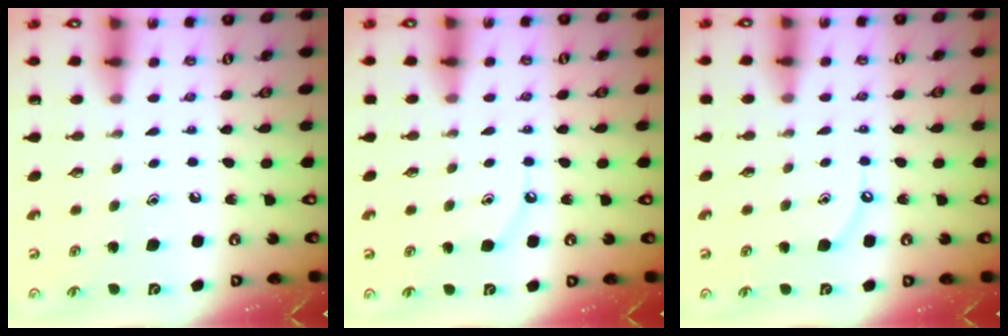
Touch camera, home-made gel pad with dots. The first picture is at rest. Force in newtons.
{"total": 4.7, "press": 4.7, "slide": 0.4}
{"total": 4.2, "press": 4.2, "slide": 0.6}